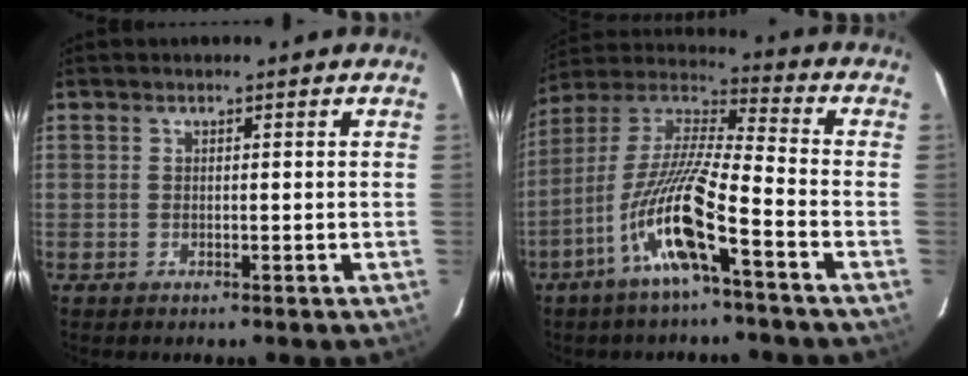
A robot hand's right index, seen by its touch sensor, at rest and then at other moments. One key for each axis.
{"total": 14.5, "fx": -6.6, "fy": 0.8, "fz": 12.9, "tx": -0.264, "ty": -0.002, "tz": -0.132}